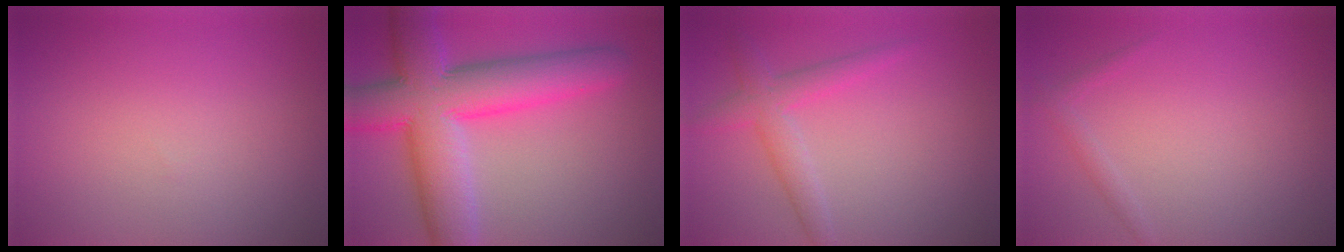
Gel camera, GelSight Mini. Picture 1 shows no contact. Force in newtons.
{"total": 11.3, "press": 11.3, "slide": 0.5}
{"total": 2.8, "press": 2.8, "slide": 0.0}
{"total": 1.0, "press": 1.0, "slide": 0.0}